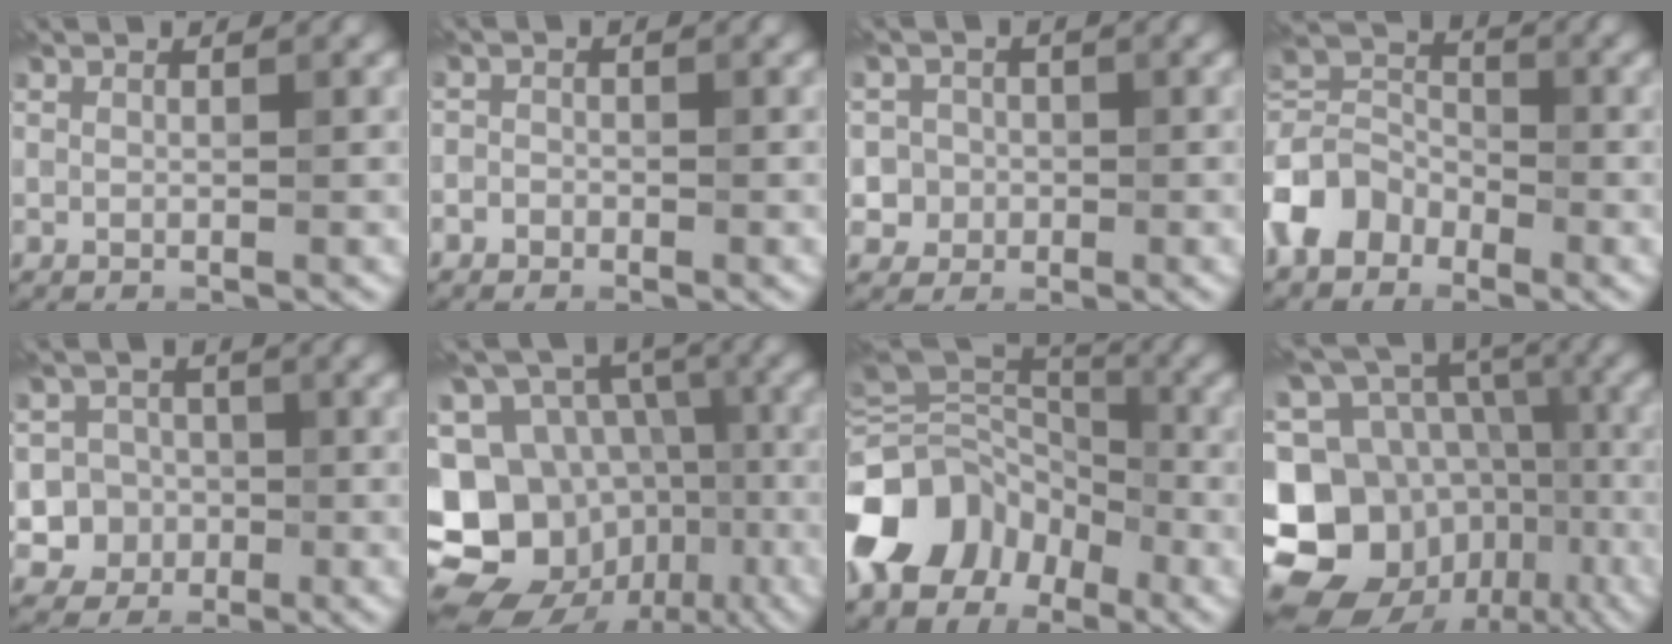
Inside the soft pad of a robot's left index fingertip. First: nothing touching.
{"total": 1.2, "force": [-0.7, 1.0, 0.2], "torque": [0.012, 0.003, -0.016]}
{"total": 3.3, "force": [-0.7, 3.2, 0.4], "torque": [0.025, 0.011, -0.024]}
{"total": 5.1, "force": [-2.7, 3.7, 2.1], "torque": [-0.039, 0.008, -0.075]}
{"total": 5.6, "force": [-1.6, 5.3, 1.0], "torque": [0.010, -0.001, -0.047]}
{"total": 18.6, "force": [-5.0, 16.3, 7.4], "torque": [-0.161, 0.000, -0.069]}
{"total": 12.9, "force": [-5.4, 9.9, 6.2], "torque": [-0.135, 0.015, -0.109]}
{"total": 20.5, "force": [-6.0, 17.2, 9.3], "torque": [-0.191, -0.003, -0.093]}